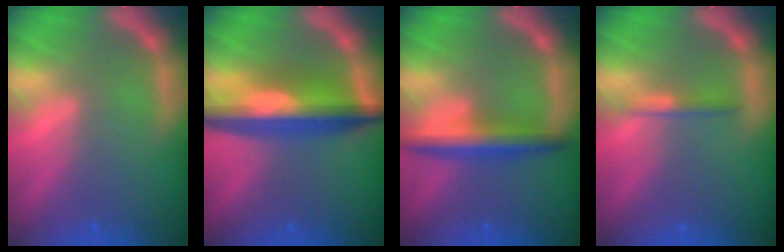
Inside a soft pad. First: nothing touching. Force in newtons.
{"total": 8.5}
{"total": 4.5}
{"total": 1.4}